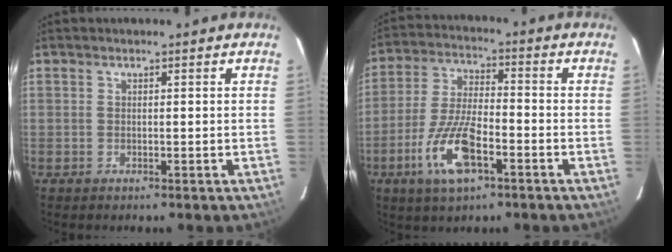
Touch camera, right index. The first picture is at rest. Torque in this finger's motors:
{"motor_torque": [1.34, -0.81, 0.80, 0.16]}